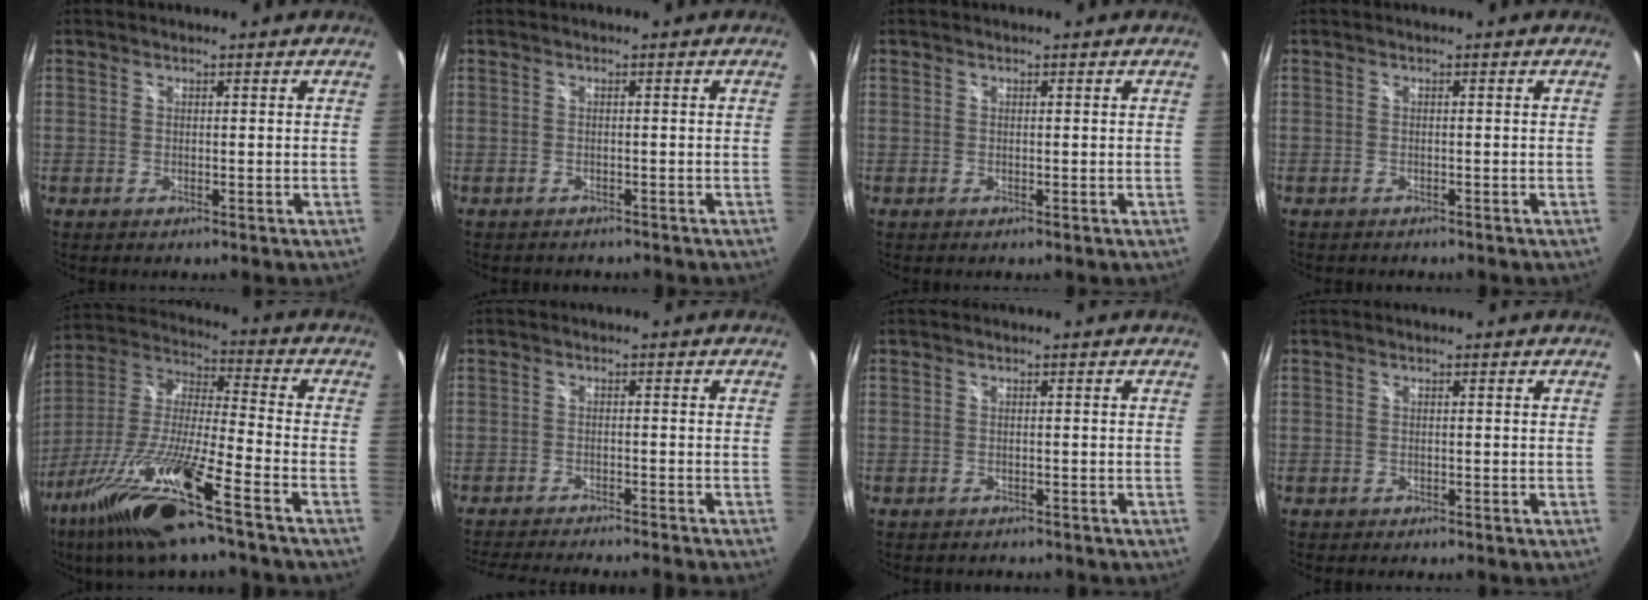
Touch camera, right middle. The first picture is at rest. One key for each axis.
{"total": 1.8, "fx": -1.7, "fy": 0.7, "fz": 0.4, "tx": -0.010, "ty": -0.006, "tz": -0.021}
{"total": 0.0}
{"total": 1.2, "fx": -1.2, "fy": 0.3, "fz": 0.2, "tx": -0.008, "ty": -0.004, "tz": -0.016}
{"total": 19.8, "fx": -13.0, "fy": 1.0, "fz": 14.9, "tx": -0.295, "ty": -0.034, "tz": -0.248}
{"total": 10.3, "fx": -9.5, "fy": 0.2, "fz": 4.1, "tx": -0.096, "ty": -0.011, "tz": -0.146}
{"total": 1.9, "fx": -1.7, "fy": 0.7, "fz": 0.4, "tx": -0.010, "ty": -0.006, "tz": -0.022}
{"total": 0.5, "fx": -0.4, "fy": 0.3, "fz": -0.1, "tx": -0.001, "ty": 0.002, "tz": -0.006}